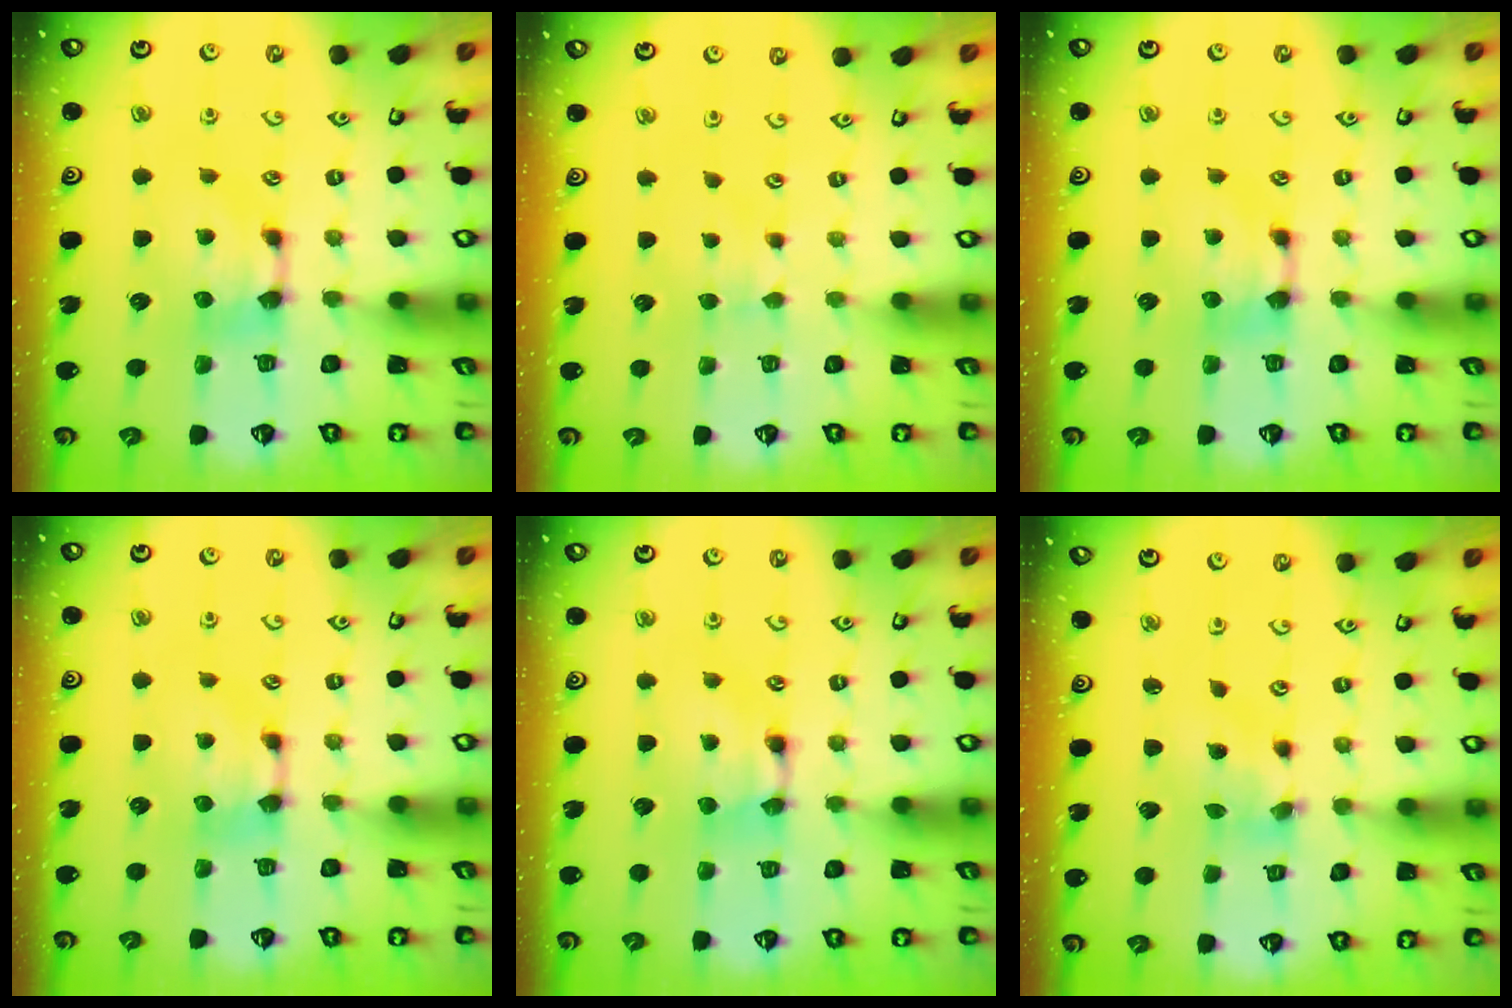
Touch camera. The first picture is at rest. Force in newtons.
{"total": 1.6, "press": 1.5, "slide": 0.5}
{"total": 0.0}
{"total": 0.0}
{"total": 1.8, "press": 1.7, "slide": 0.1}
{"total": 1.8, "press": 1.3, "slide": 1.2}